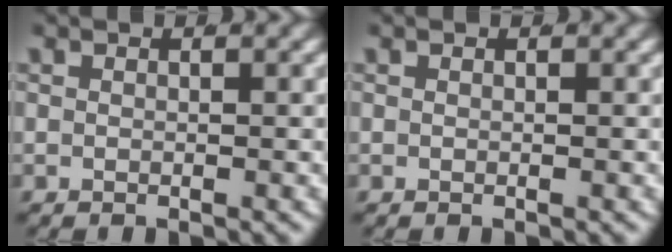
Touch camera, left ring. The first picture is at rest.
{"total": 0.0}